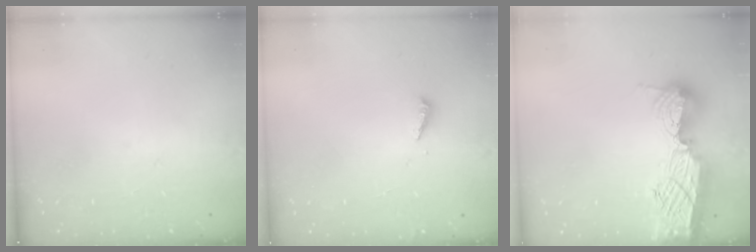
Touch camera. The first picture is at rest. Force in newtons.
{"total": 2.0, "press": 2.0, "slide": 0.2}
{"total": 15.2, "press": 15.1, "slide": 1.3}